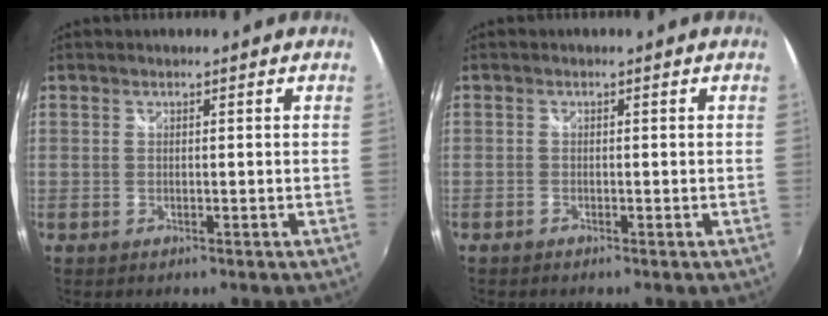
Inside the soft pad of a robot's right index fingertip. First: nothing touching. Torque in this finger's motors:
{"motor_torque": [0.11, -0.08, 0.06, 0.00]}